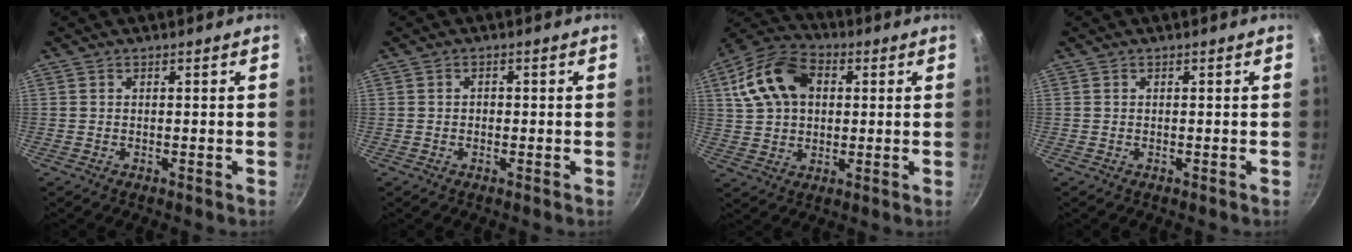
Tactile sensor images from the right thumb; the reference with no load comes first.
{"total": 1.1, "force": [-0.1, 0.9, 0.6], "torque": [-0.008, 0.005, -0.003]}
{"total": 14.8, "force": [3.8, 10.5, 9.8], "torque": [-0.166, 0.016, 0.054]}
{"total": 0.0}